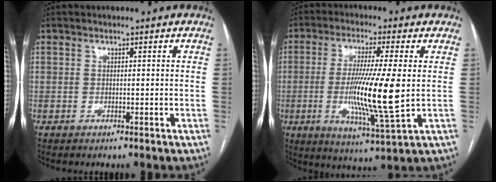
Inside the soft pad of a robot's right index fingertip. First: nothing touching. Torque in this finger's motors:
{"motor_torque": [2.14, 0.00, 0.78, 0.21]}